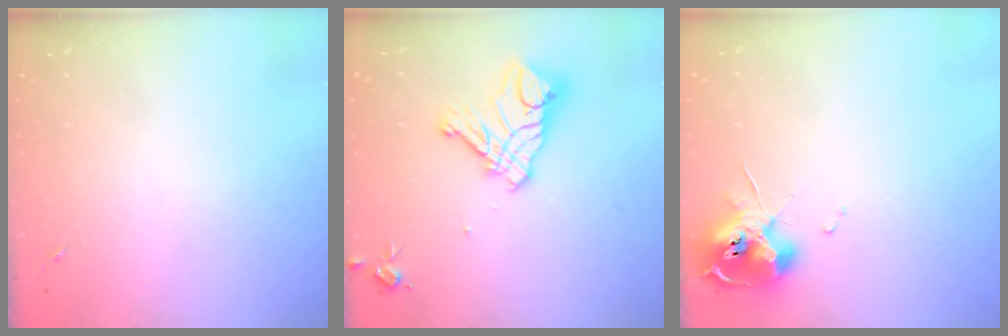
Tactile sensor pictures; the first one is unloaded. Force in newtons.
{"total": 14.6, "press": 14.6, "slide": 1.5}
{"total": 10.6, "press": 10.5, "slide": 1.2}